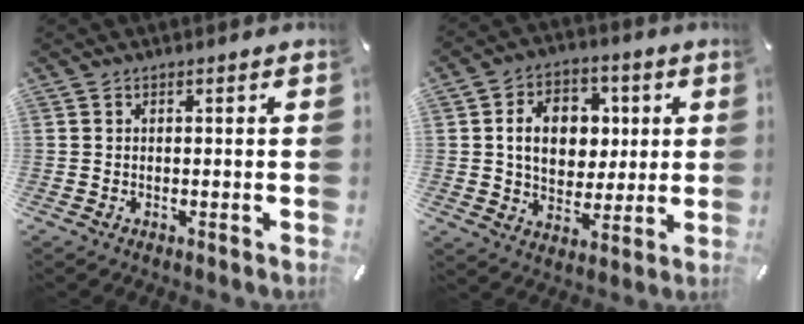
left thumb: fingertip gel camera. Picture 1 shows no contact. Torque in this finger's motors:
{"motor_torque": [1.67, 1.68, 0.50, 0.05, 0.09]}